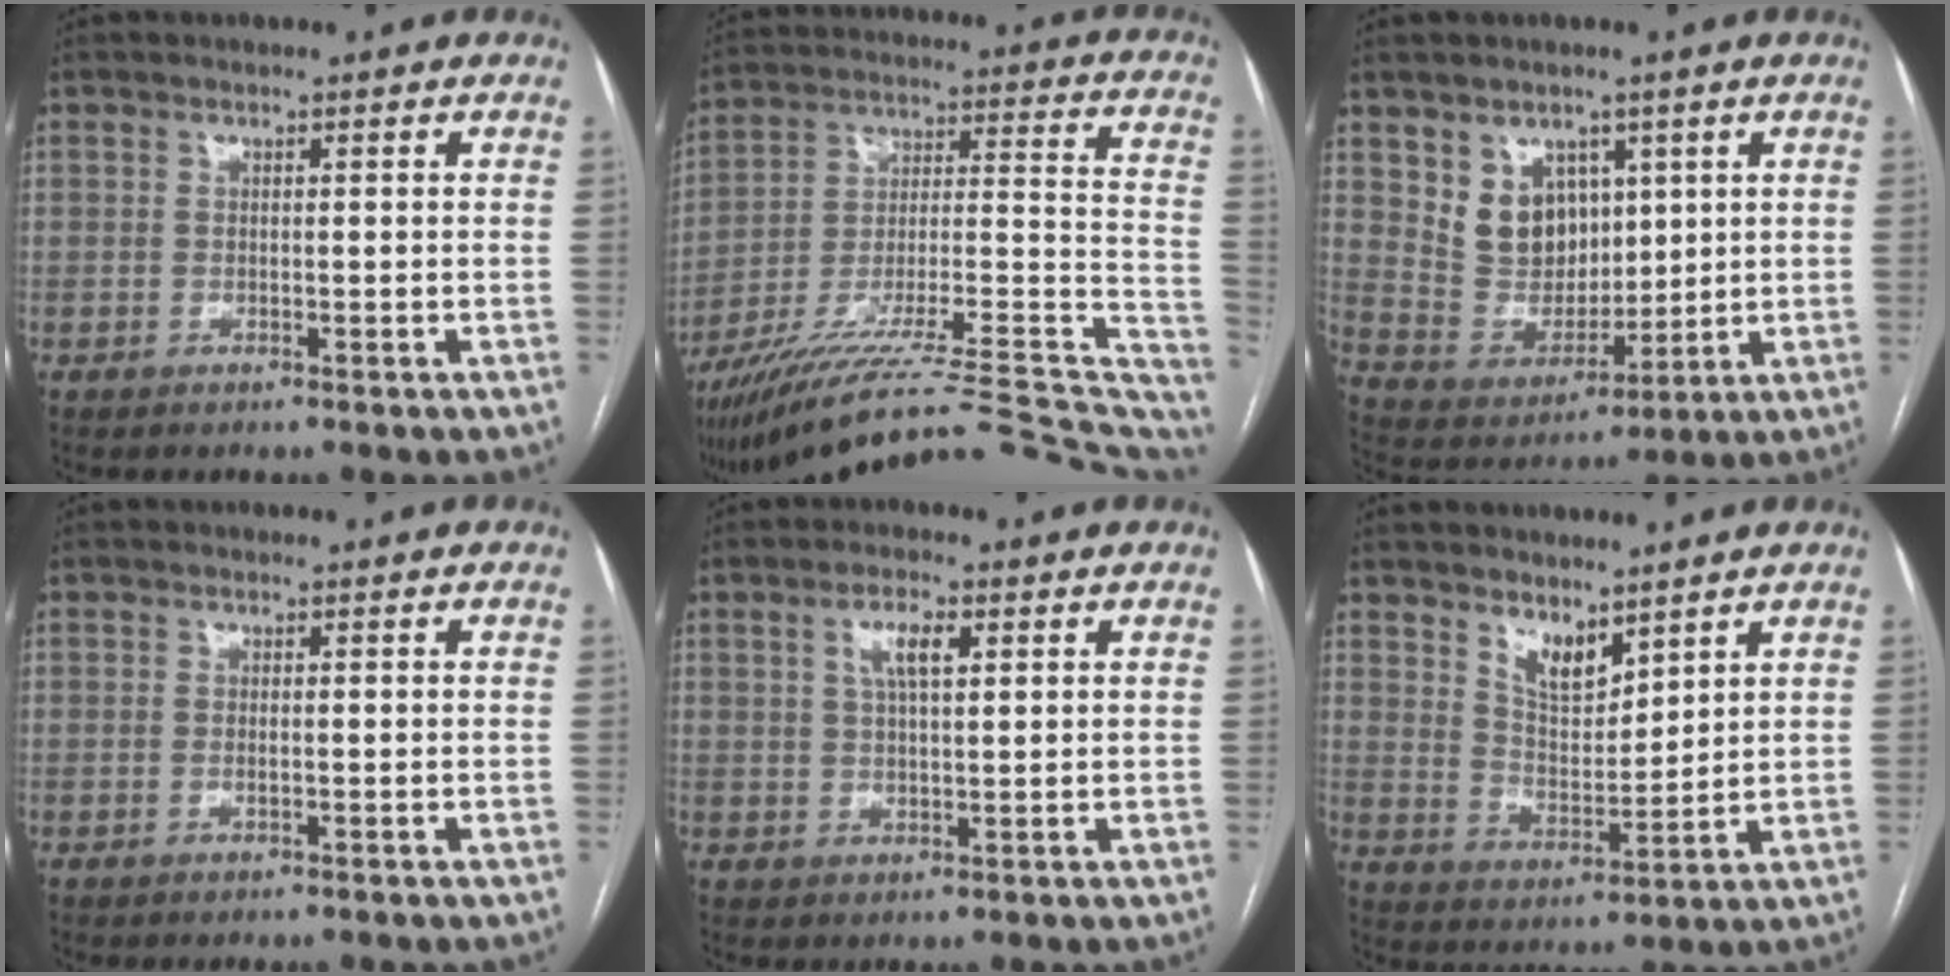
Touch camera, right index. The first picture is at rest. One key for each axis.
{"total": 33.0, "fx": -27.3, "fy": 3.9, "fz": 18.2, "tx": -0.195, "ty": -0.008, "tz": -0.394}
{"total": 9.3, "fx": 4.1, "fy": 7.0, "fz": 4.5, "tx": -0.093, "ty": 0.019, "tz": 0.097}
{"total": 0.6, "fx": -0.2, "fy": 0.0, "fz": 0.6, "tx": -0.014, "ty": -0.001, "tz": -0.002}
{"total": 4.5, "fx": 1.8, "fy": 1.3, "fz": 4.0, "tx": -0.077, "ty": 0.007, "tz": 0.033}
{"total": 6.0, "fx": 4.5, "fy": 2.4, "fz": 3.1, "tx": -0.057, "ty": -0.011, "tz": 0.092}